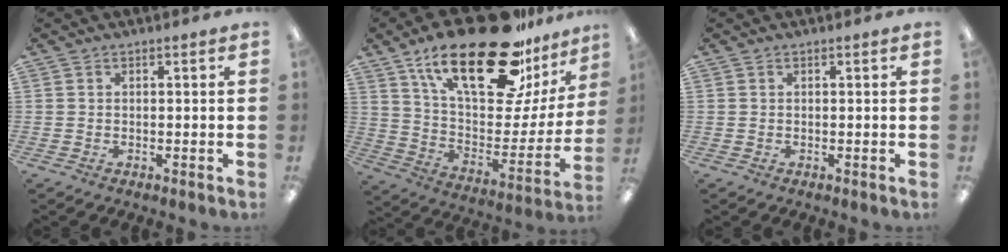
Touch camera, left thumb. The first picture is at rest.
{"total": 30.5, "force": [19.2, 11.8, 20.6], "torque": [-0.318, -0.112, 0.324]}
{"total": 0.0}